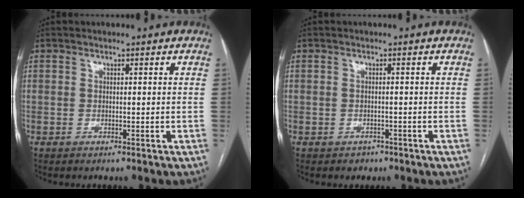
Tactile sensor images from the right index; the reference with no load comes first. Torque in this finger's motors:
{"motor_torque": [-0.03, 0.01, 0.03, 0.00]}